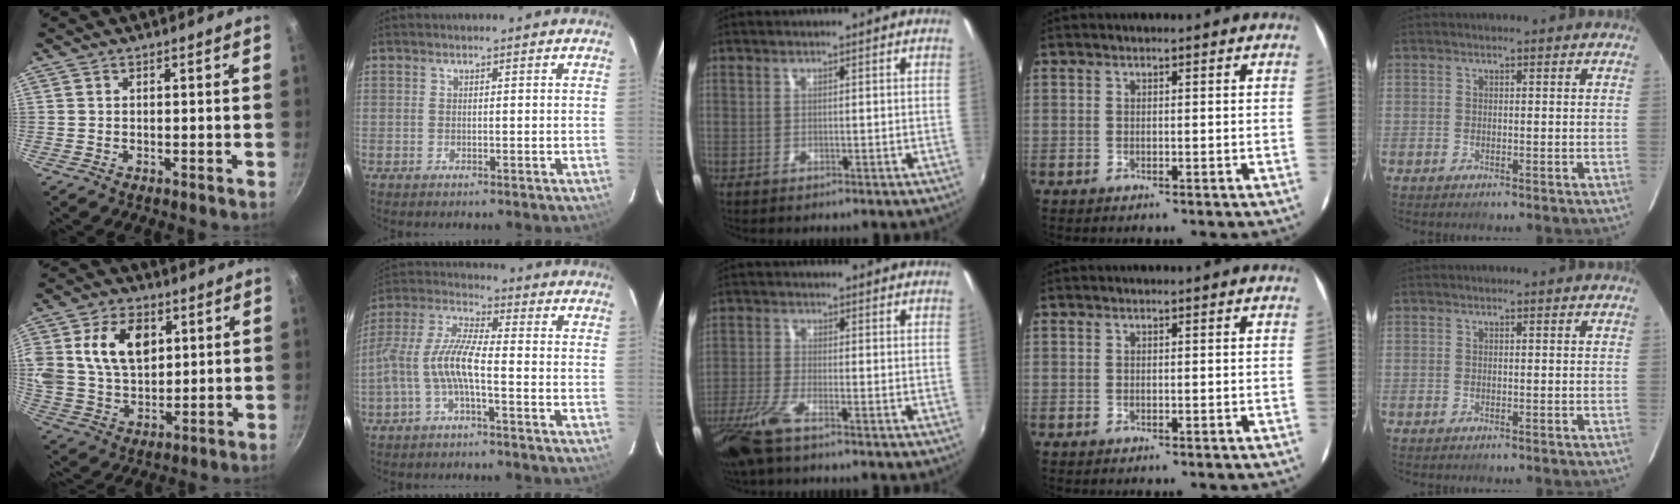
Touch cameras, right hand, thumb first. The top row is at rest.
{"thumb": {"total": 16.2, "force": [4.6, 11.3, 10.6], "torque": [-0.184, 0.001, 0.089]}, "index": {"total": 9.2, "force": [-2.9, 1.9, 8.5], "torque": [-0.196, 0.011, -0.056]}, "middle": {"total": 7.8, "force": [-5.4, 1.3, 5.5], "torque": [-0.136, -0.024, -0.109]}}